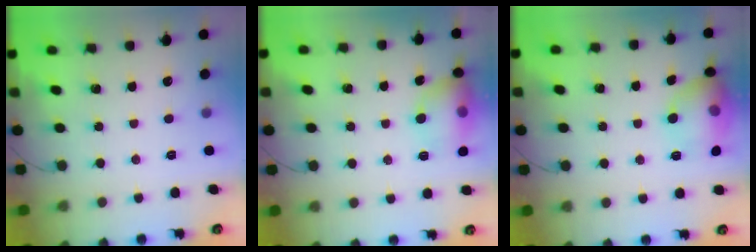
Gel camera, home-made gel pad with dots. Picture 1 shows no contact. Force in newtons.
{"total": 12.8, "press": 12.6, "slide": 2.1}
{"total": 14.2, "press": 13.8, "slide": 3.3}